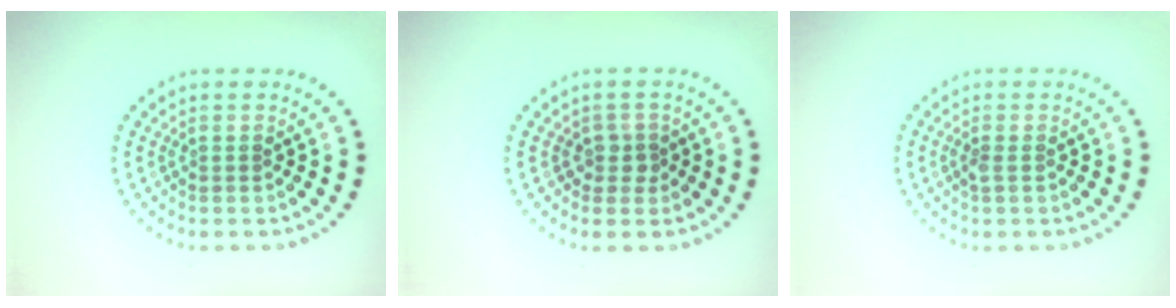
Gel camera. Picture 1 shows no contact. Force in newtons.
{"total": 1.4, "press": 1.2, "slide": 0.7}
{"total": 0.7, "press": 0.6, "slide": 0.3}